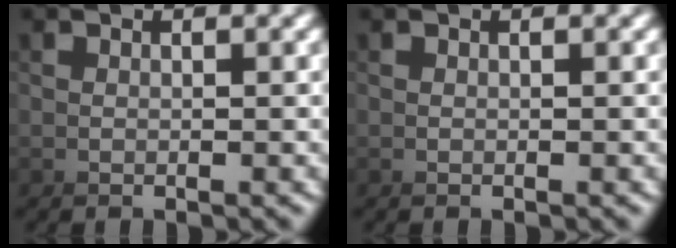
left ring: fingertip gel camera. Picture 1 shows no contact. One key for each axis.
{"total": 0.0}